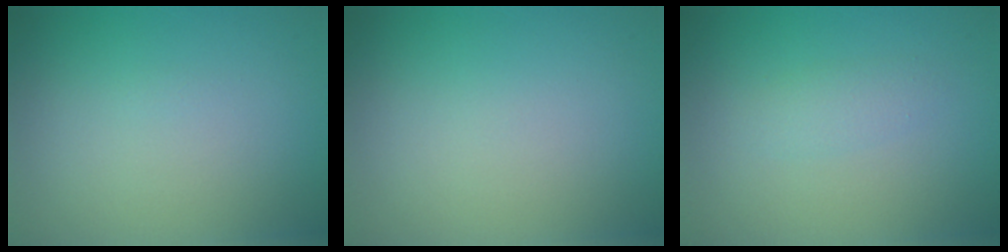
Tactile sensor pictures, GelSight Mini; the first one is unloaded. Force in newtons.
{"total": 0.0}
{"total": 1.3, "press": 1.3, "slide": 0.1}